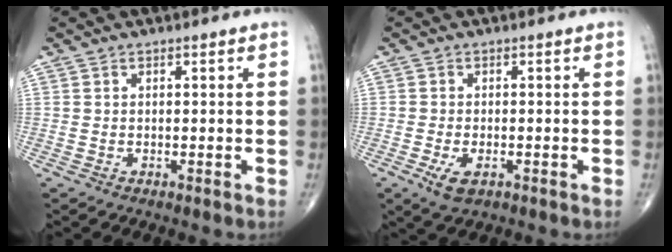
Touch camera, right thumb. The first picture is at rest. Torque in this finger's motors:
{"motor_torque": [-0.02, 0.12, 0.20, 0.14, 0.06]}